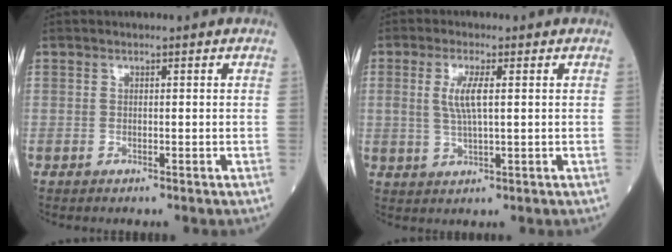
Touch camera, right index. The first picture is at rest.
{"total": 4.7, "force": [0.9, 0.8, 4.5], "torque": [-0.097, 0.000, 0.018]}